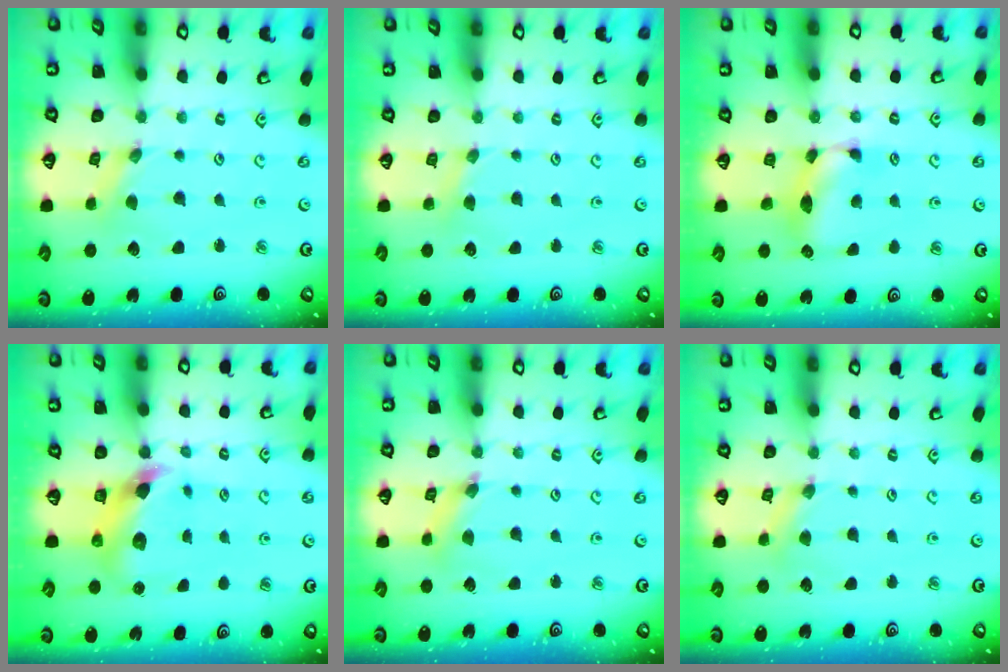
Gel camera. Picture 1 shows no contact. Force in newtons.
{"total": 2.6, "press": 2.6, "slide": 0.5}
{"total": 9.5, "press": 9.5, "slide": 0.3}
{"total": 6.3, "press": 6.3, "slide": 0.7}
{"total": 2.7, "press": 2.7, "slide": 0.3}
{"total": 2.8, "press": 2.8, "slide": 0.4}